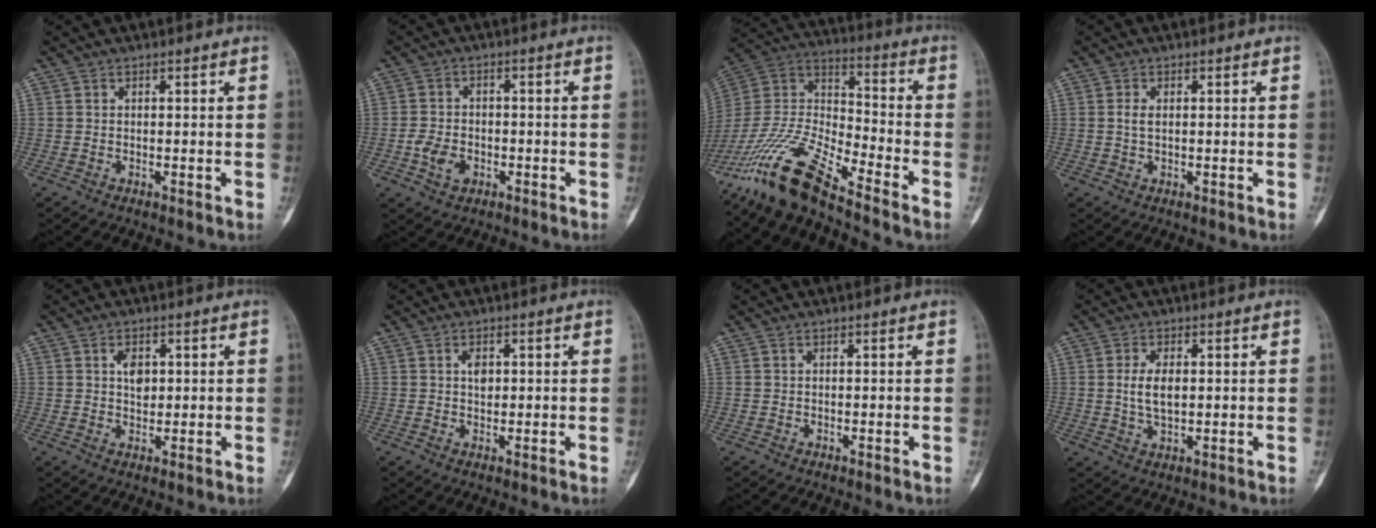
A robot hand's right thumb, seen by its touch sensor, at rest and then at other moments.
{"total": 5.8, "force": [-2.3, 4.3, 3.2], "torque": [-0.048, 0.017, -0.041]}
{"total": 16.6, "force": [-13.3, 2.7, 9.5], "torque": [-0.198, 0.065, -0.263]}
{"total": 1.6, "force": [0.2, 0.9, 1.4], "torque": [-0.033, 0.002, 0.005]}
{"total": 3.2, "force": [0.9, 2.1, 2.3], "torque": [-0.025, -0.002, 0.014]}
{"total": 1.9, "force": [0.5, 1.2, 1.4], "torque": [-0.018, 0.001, 0.007]}
{"total": 0.0}
{"total": 5.1, "force": [0.6, 2.7, 4.3], "torque": [-0.084, -0.004, 0.014]}